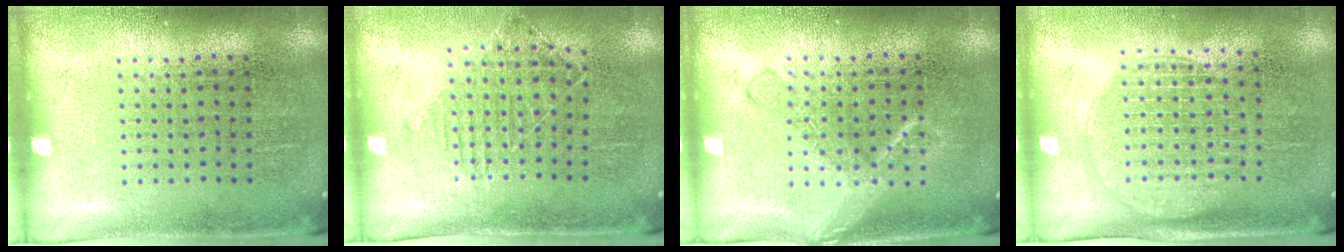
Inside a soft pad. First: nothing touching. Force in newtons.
{"total": 1.1, "press": 1.0, "slide": 0.5}
{"total": 2.0, "press": 2.0, "slide": 0.4}
{"total": 1.6, "press": 1.4, "slide": 0.8}